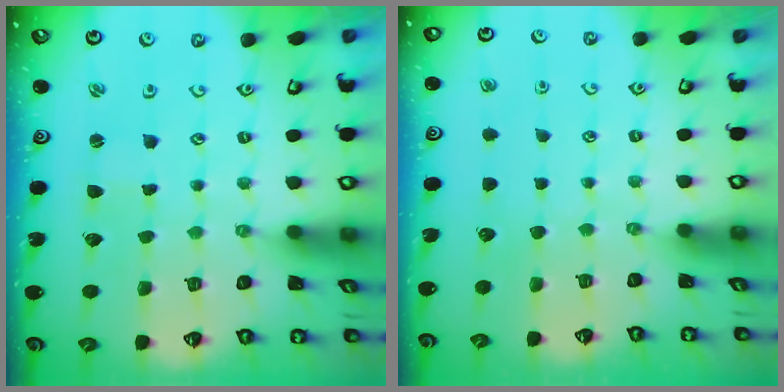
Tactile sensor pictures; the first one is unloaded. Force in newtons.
{"total": 0.0}